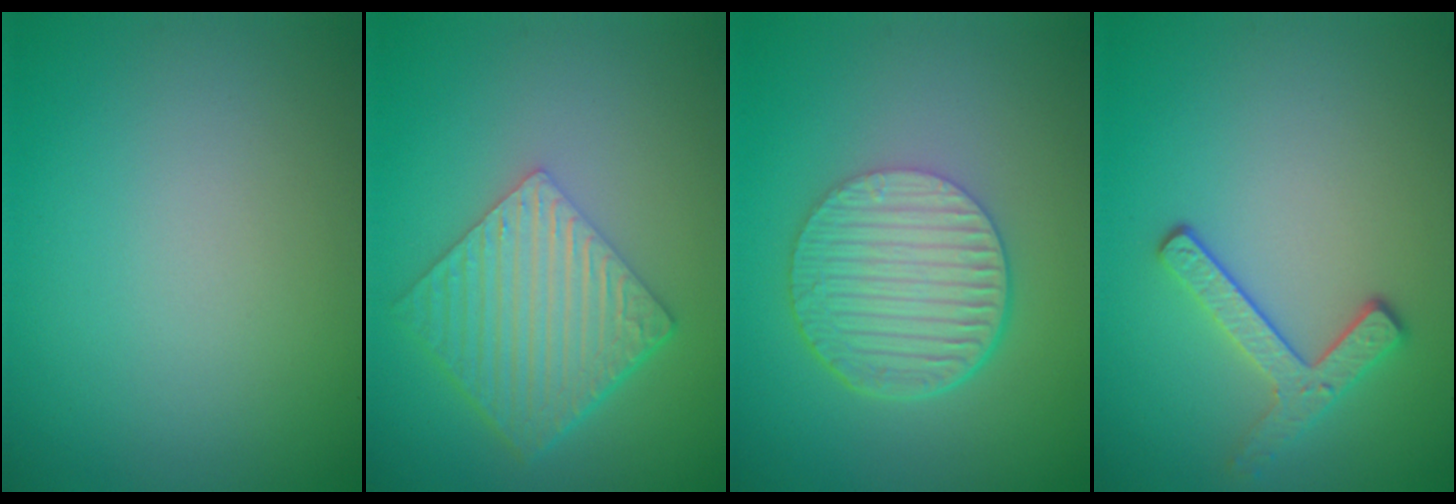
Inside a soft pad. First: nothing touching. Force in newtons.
{"total": 6.5, "press": 4.4, "slide": 4.7}
{"total": 6.4, "press": 4.3, "slide": 4.7}
{"total": 2.7, "press": 2.3, "slide": 1.3}